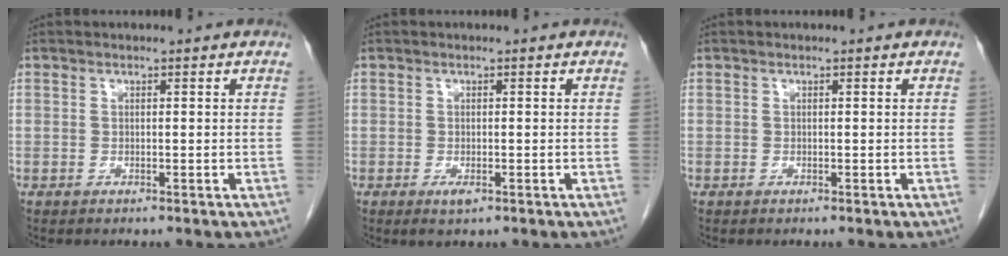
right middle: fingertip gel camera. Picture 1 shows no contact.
{"total": 1.6, "force": [-0.8, 0.5, 1.3], "torque": [-0.021, -0.002, -0.009]}
{"total": 0.0}